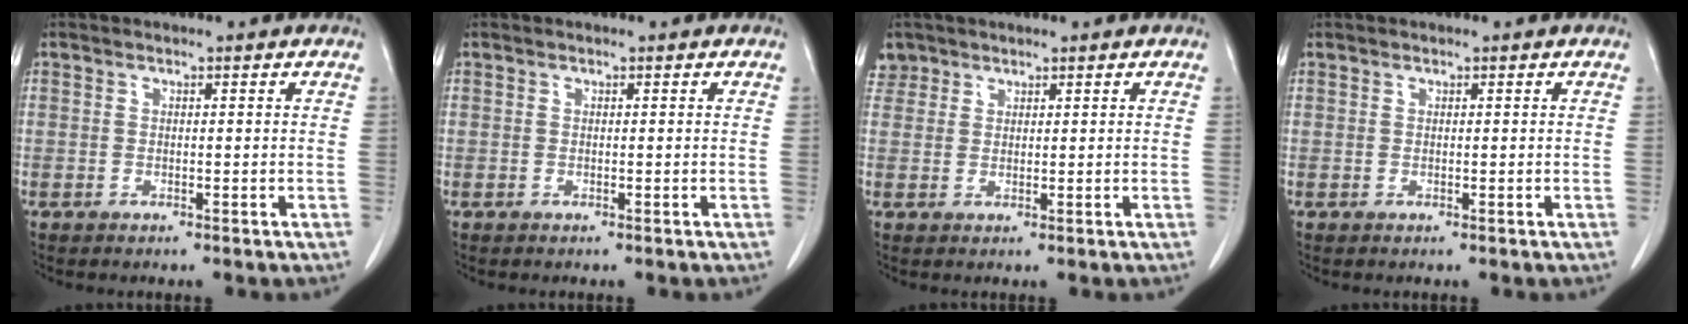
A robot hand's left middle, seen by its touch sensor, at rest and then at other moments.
{"total": 0.0}
{"total": 2.7, "force": [1.9, 1.9, -0.2], "torque": [0.013, 0.008, 0.035]}
{"total": 0.0}